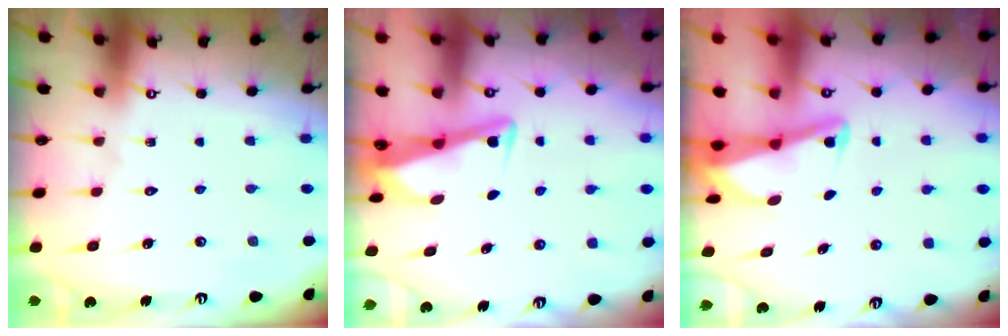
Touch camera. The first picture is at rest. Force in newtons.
{"total": 3.3, "press": 3.3, "slide": 0.4}
{"total": 2.2, "press": 2.2, "slide": 0.3}